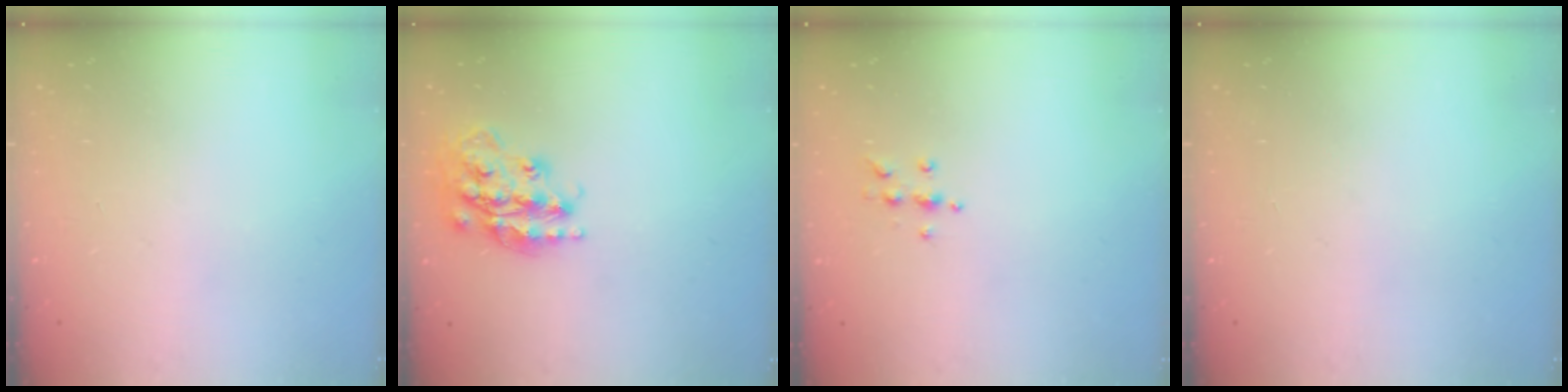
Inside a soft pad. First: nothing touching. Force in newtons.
{"total": 18.3, "press": 18.3, "slide": 1.0}
{"total": 5.0, "press": 4.9, "slide": 0.5}
{"total": 0.0}